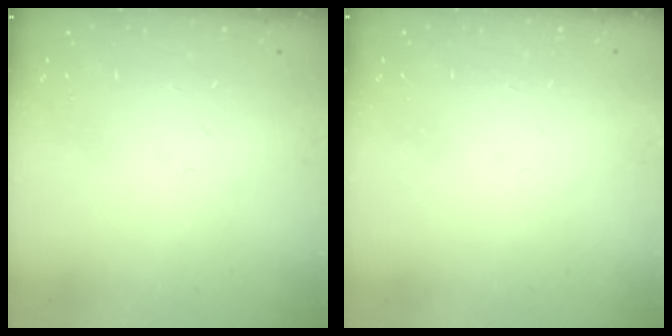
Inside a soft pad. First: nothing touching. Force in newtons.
{"total": 1.6, "press": 1.6, "slide": 0.1}